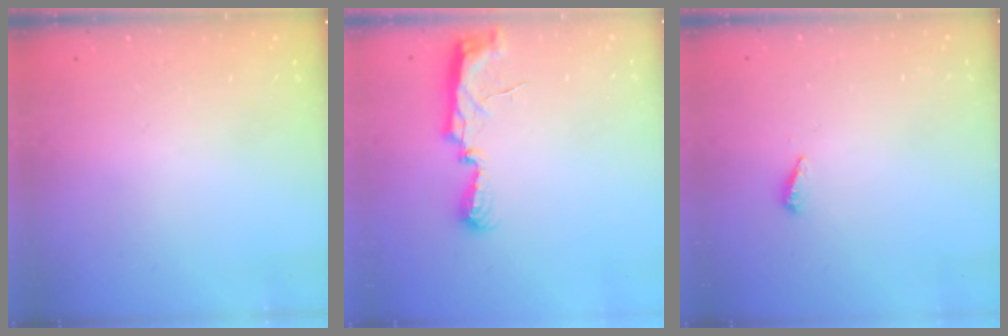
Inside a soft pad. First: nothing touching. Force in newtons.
{"total": 7.3, "press": 7.3, "slide": 0.5}
{"total": 2.9, "press": 2.9, "slide": 0.3}